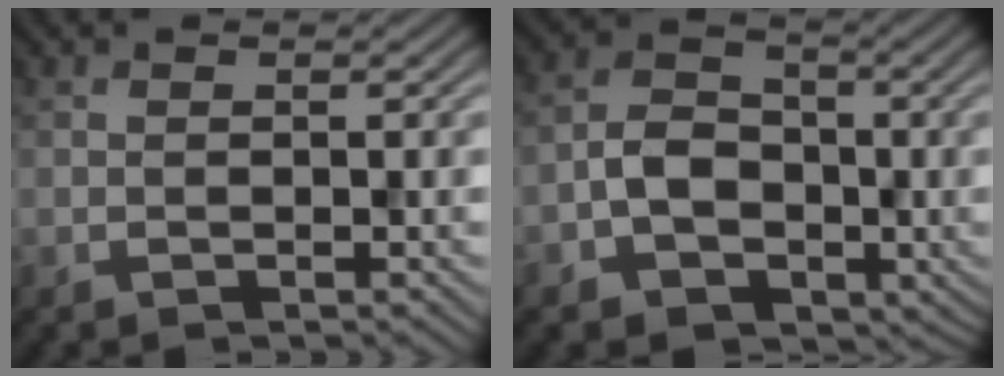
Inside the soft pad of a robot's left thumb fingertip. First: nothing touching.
{"total": 5.3, "force": [-1.8, 4.3, 2.5], "torque": [-0.040, -0.007, -0.035]}